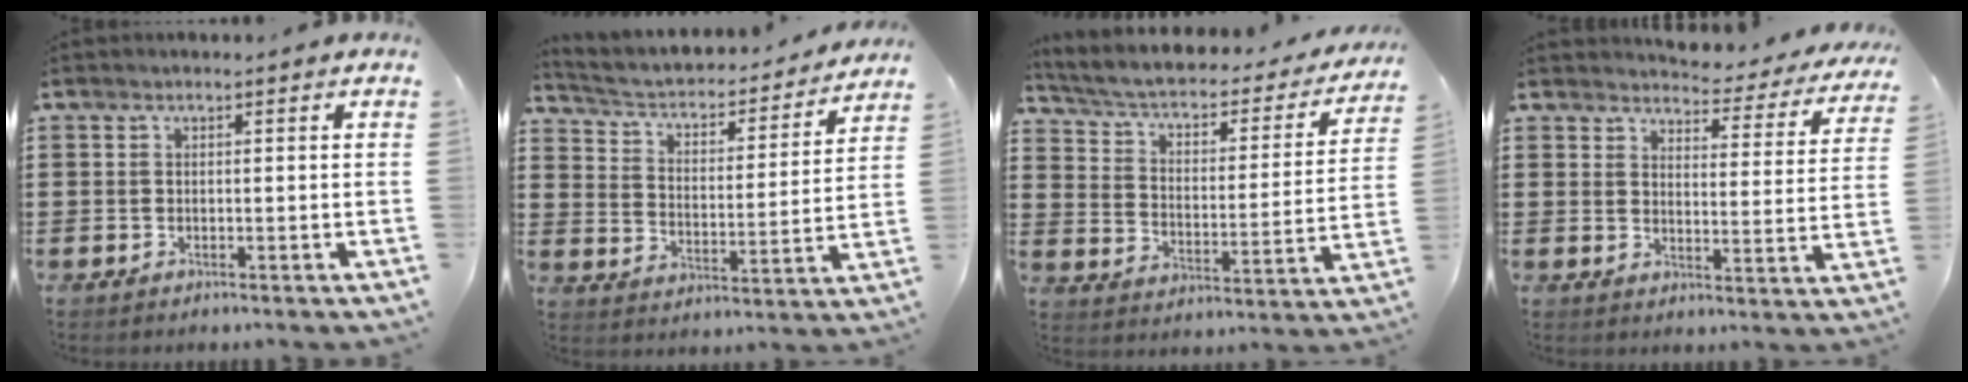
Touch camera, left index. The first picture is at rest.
{"total": 3.0, "force": [2.5, 1.1, 1.3], "torque": [-0.041, -0.022, 0.031]}
{"total": 3.4, "force": [2.2, 1.4, 2.2], "torque": [-0.055, -0.022, 0.027]}
{"total": 3.5, "force": [3.5, 0.2, 0.5], "torque": [-0.023, -0.032, 0.054]}